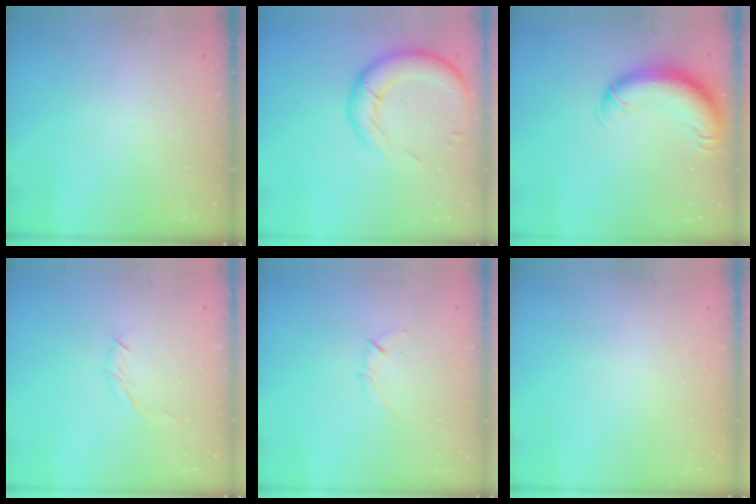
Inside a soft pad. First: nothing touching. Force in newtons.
{"total": 16.4, "press": 15.8, "slide": 4.5}
{"total": 13.5, "press": 13.1, "slide": 3.5}
{"total": 3.9, "press": 3.8, "slide": 0.8}
{"total": 3.3, "press": 3.2, "slide": 0.6}
{"total": 0.0}